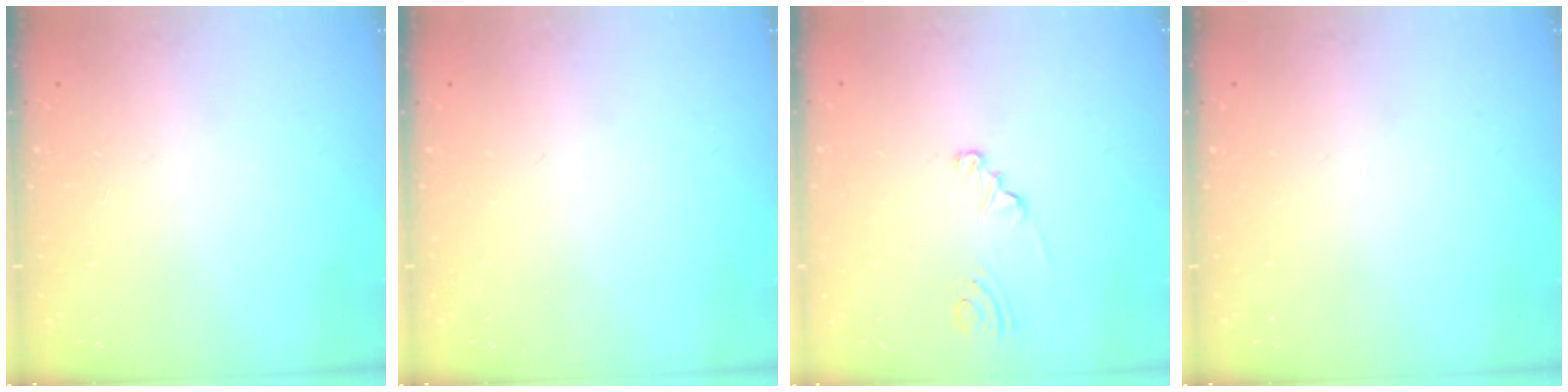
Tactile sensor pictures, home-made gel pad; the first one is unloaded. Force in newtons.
{"total": 0.0}
{"total": 1.8, "press": 1.8, "slide": 0.2}
{"total": 0.0}